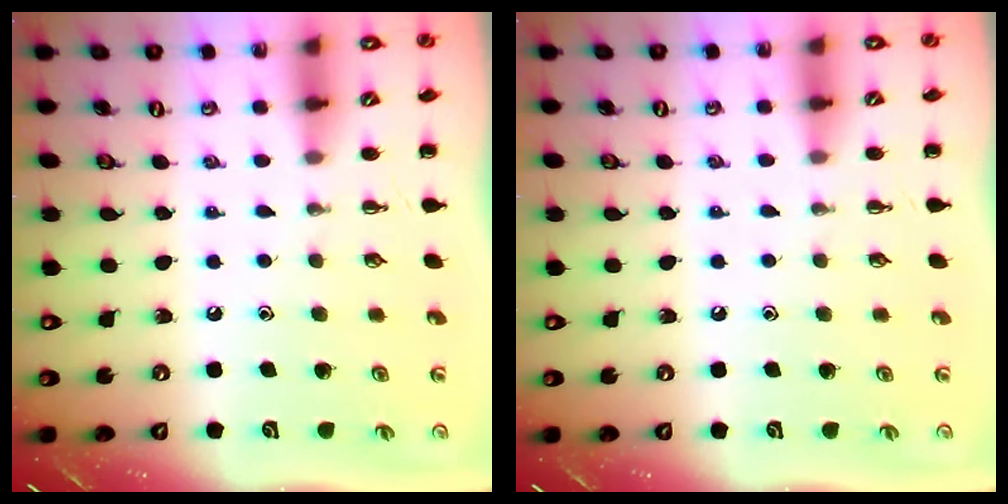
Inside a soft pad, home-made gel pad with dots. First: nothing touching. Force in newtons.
{"total": 4.0, "press": 3.8, "slide": 1.2}